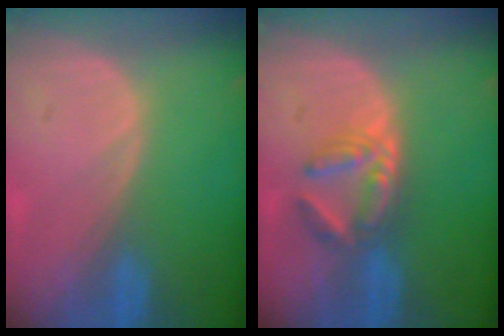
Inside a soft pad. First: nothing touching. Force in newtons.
{"total": 5.7, "press": 5.1, "slide": 2.7}